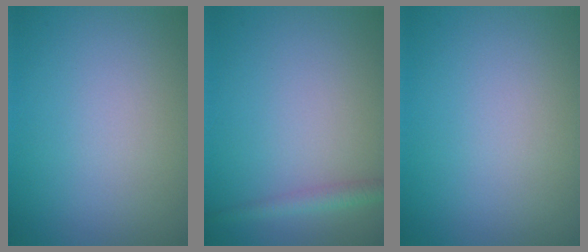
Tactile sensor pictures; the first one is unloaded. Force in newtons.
{"total": 1.6, "press": 1.6, "slide": 0.1}
{"total": 0.0}